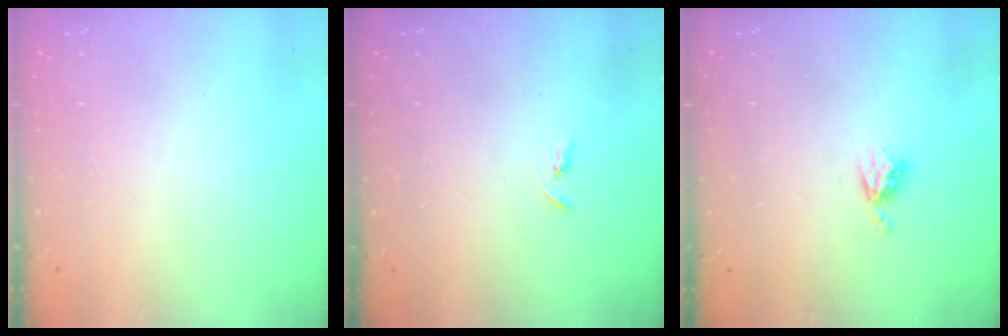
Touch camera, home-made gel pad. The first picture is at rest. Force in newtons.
{"total": 2.2, "press": 2.2, "slide": 0.2}
{"total": 3.6, "press": 3.6, "slide": 0.4}